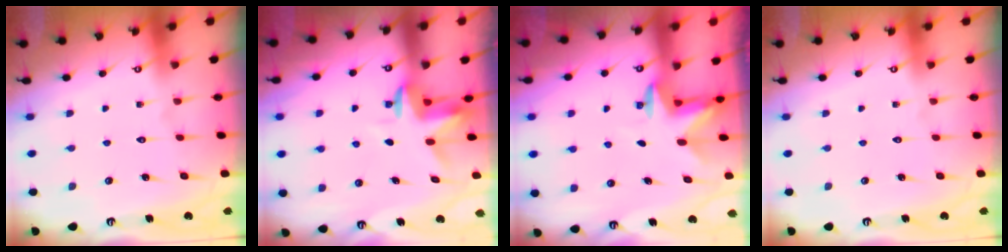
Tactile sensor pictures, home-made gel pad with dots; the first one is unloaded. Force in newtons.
{"total": 3.7, "press": 3.7, "slide": 0.2}
{"total": 2.8, "press": 2.8, "slide": 0.7}
{"total": 0.0}